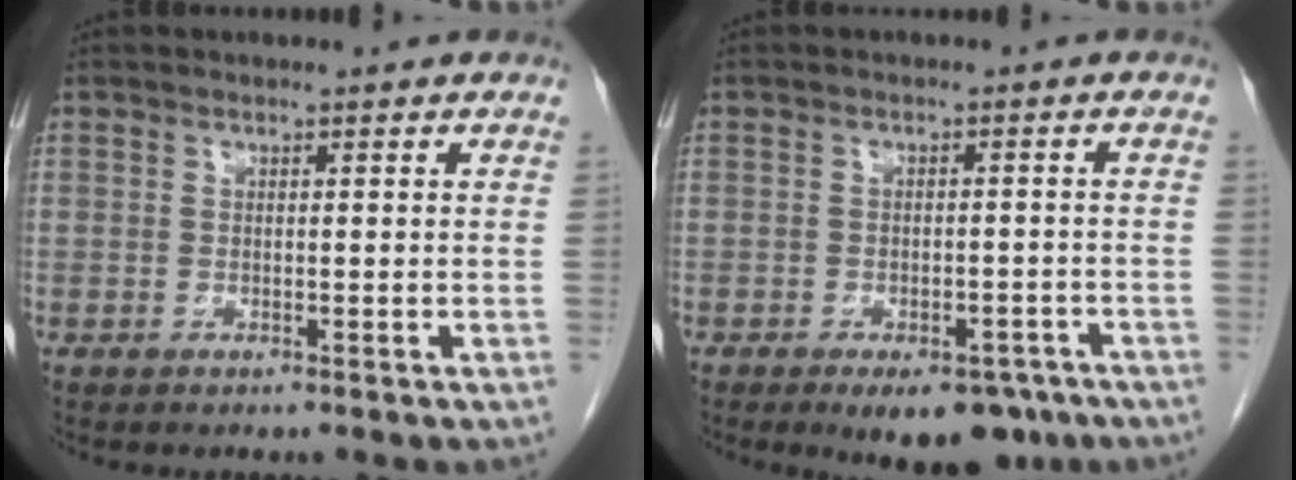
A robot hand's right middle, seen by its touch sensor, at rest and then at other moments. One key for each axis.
{"total": 7.7, "fx": -5.5, "fy": 2.8, "fz": 4.6, "tx": -0.057, "ty": -0.004, "tz": -0.078}